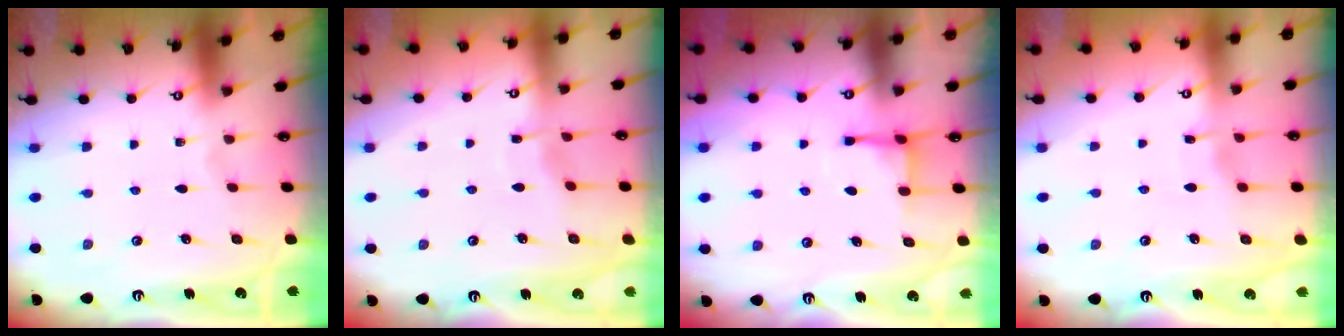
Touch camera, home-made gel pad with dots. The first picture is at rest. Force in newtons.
{"total": 4.3, "press": 4.3, "slide": 0.4}
{"total": 4.4, "press": 4.3, "slide": 0.7}
{"total": 3.9, "press": 3.9, "slide": 0.5}